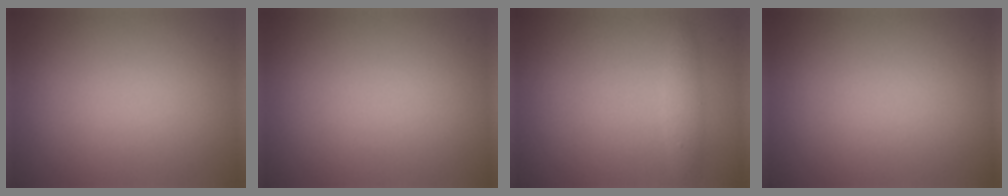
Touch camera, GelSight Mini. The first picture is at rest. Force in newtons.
{"total": 0.0}
{"total": 1.4, "press": 1.4, "slide": 0.1}
{"total": 0.0}